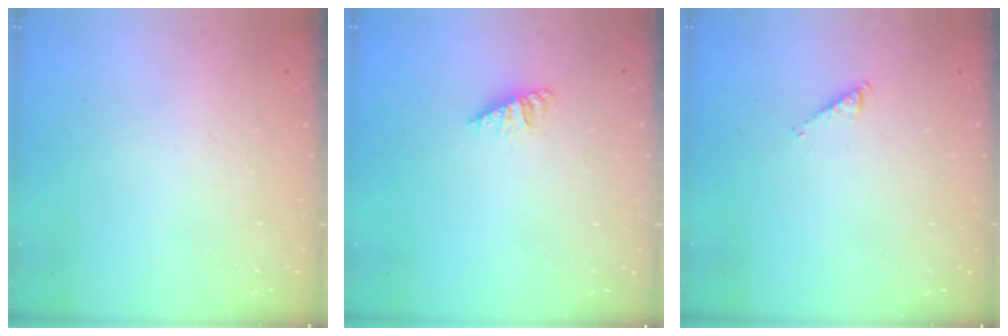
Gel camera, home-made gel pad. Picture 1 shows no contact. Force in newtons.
{"total": 1.8, "press": 1.8, "slide": 0.4}
{"total": 2.8, "press": 2.8, "slide": 0.5}